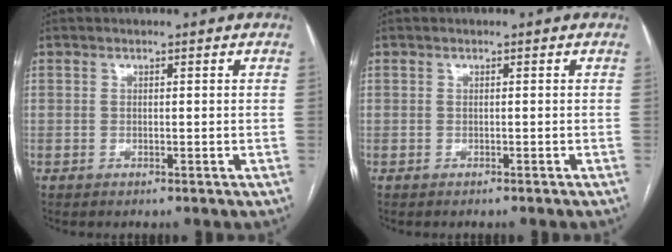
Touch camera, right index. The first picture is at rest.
{"total": 0.5, "force": [-0.5, 0.1, 0.1], "torque": [0.000, 0.001, -0.008]}